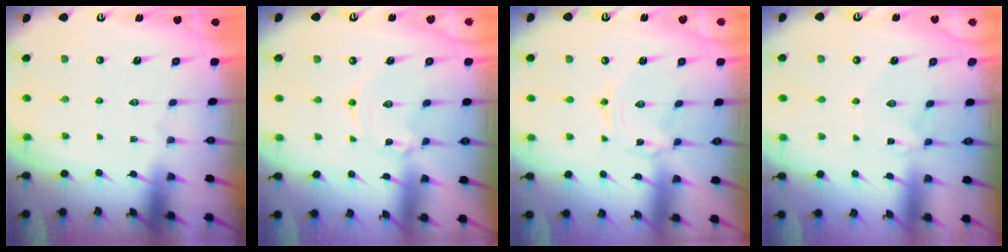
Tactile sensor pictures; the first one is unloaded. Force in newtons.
{"total": 0.9, "press": 0.9, "slide": 0.1}
{"total": 0.6, "press": 0.6, "slide": 0.1}
{"total": 0.9, "press": 0.8, "slide": 0.2}